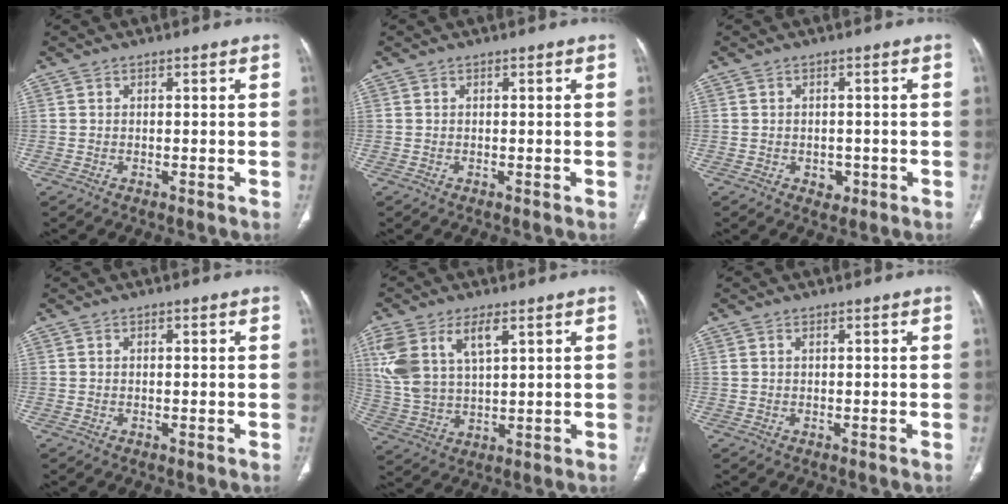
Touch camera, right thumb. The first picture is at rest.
{"total": 0.0}
{"total": 2.4, "force": [-0.8, 1.9, 1.3], "torque": [-0.009, 0.002, -0.004]}
{"total": 0.5, "force": [0.1, 0.2, 0.5], "torque": [-0.014, 0.003, 0.003]}
{"total": 12.8, "force": [5.4, 6.4, 9.7], "torque": [-0.218, -0.005, 0.118]}
{"total": 0.5, "force": [0.3, 0.3, 0.4], "torque": [-0.013, 0.009, 0.007]}